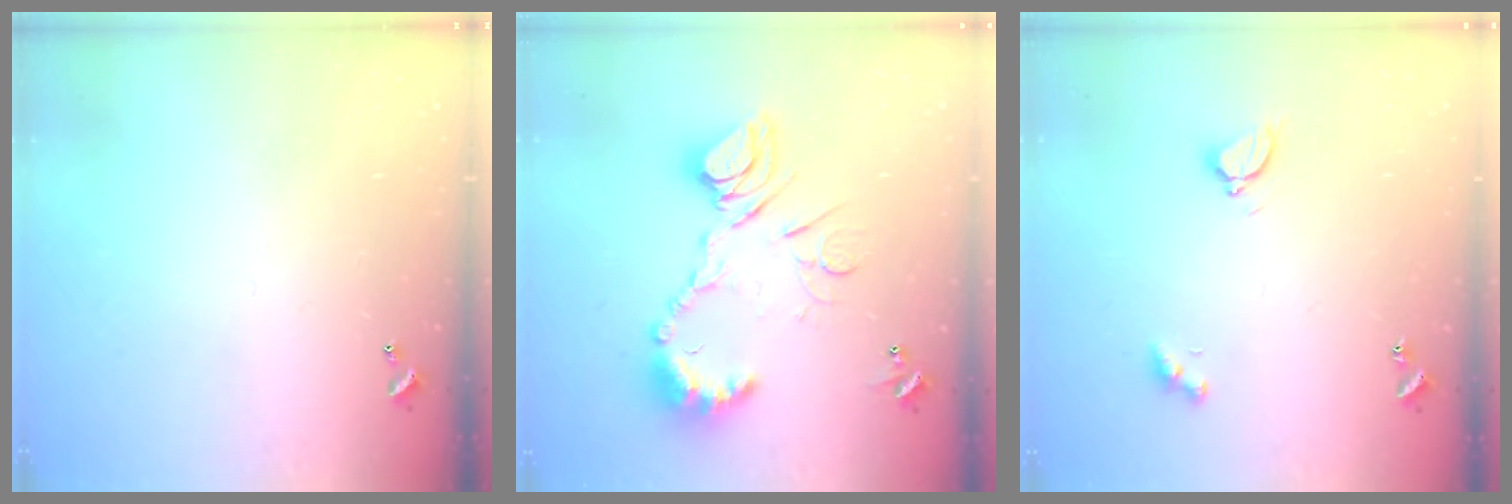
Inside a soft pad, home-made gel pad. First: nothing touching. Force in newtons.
{"total": 16.1, "press": 16.0, "slide": 1.8}
{"total": 3.0, "press": 3.0, "slide": 0.5}